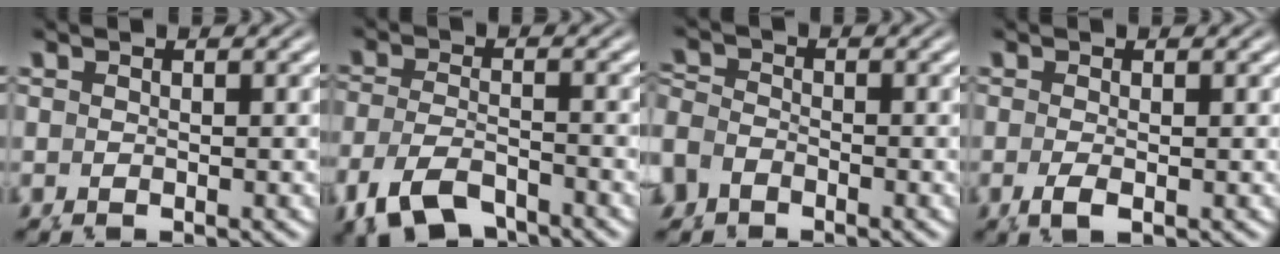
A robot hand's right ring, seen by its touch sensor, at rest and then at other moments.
{"total": 4.9, "force": [-3.3, 2.9, 2.1], "torque": [-0.061, -0.025, -0.042]}
{"total": 2.5, "force": [-1.2, 2.2, 0.2], "torque": [-0.008, -0.011, -0.021]}
{"total": 1.1, "force": [-0.5, 0.1, 1.0], "torque": [-0.025, -0.007, -0.004]}